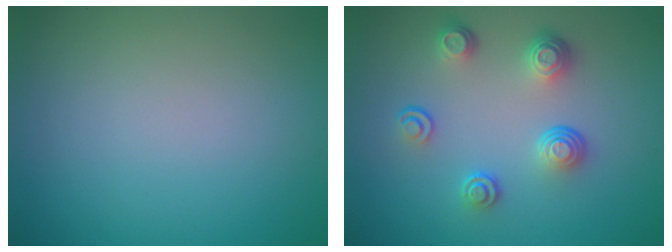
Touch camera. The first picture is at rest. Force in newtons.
{"total": 3.8, "press": 2.8, "slide": 2.7}